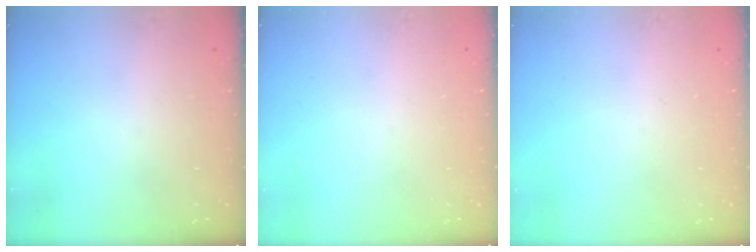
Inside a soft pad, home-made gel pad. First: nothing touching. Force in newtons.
{"total": 0.0}
{"total": 0.0}